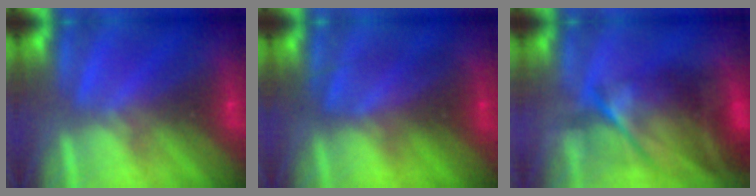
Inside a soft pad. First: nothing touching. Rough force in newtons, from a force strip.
{"total": 2.4}
{"total": 7.5}